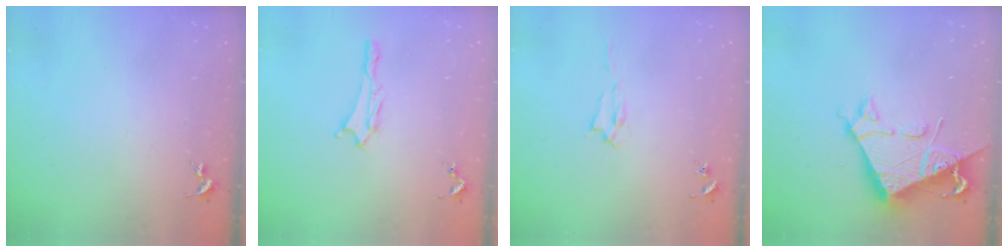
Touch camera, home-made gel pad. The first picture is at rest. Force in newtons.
{"total": 0.8, "press": 0.8, "slide": 0.1}
{"total": 1.4, "press": 1.4, "slide": 0.2}
{"total": 7.5, "press": 7.5, "slide": 0.7}